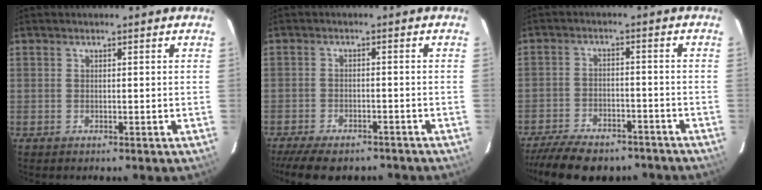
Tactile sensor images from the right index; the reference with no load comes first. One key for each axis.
{"total": 11.6, "fx": -9.5, "fy": 3.8, "fz": 5.4, "tx": -0.123, "ty": -0.024, "tz": -0.145}
{"total": 17.4, "fx": -14.3, "fy": 6.3, "fz": 7.6, "tx": -0.167, "ty": -0.010, "tz": -0.202}